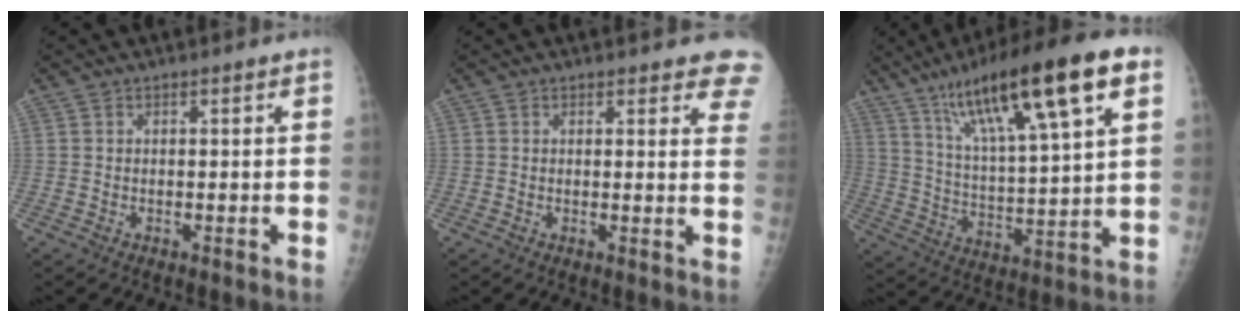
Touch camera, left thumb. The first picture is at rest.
{"total": 6.5, "force": [5.6, 2.0, 2.4], "torque": [0.011, -0.024, 0.039]}
{"total": 22.9, "force": [11.8, 4.7, 19.1], "torque": [-0.306, -0.014, 0.204]}